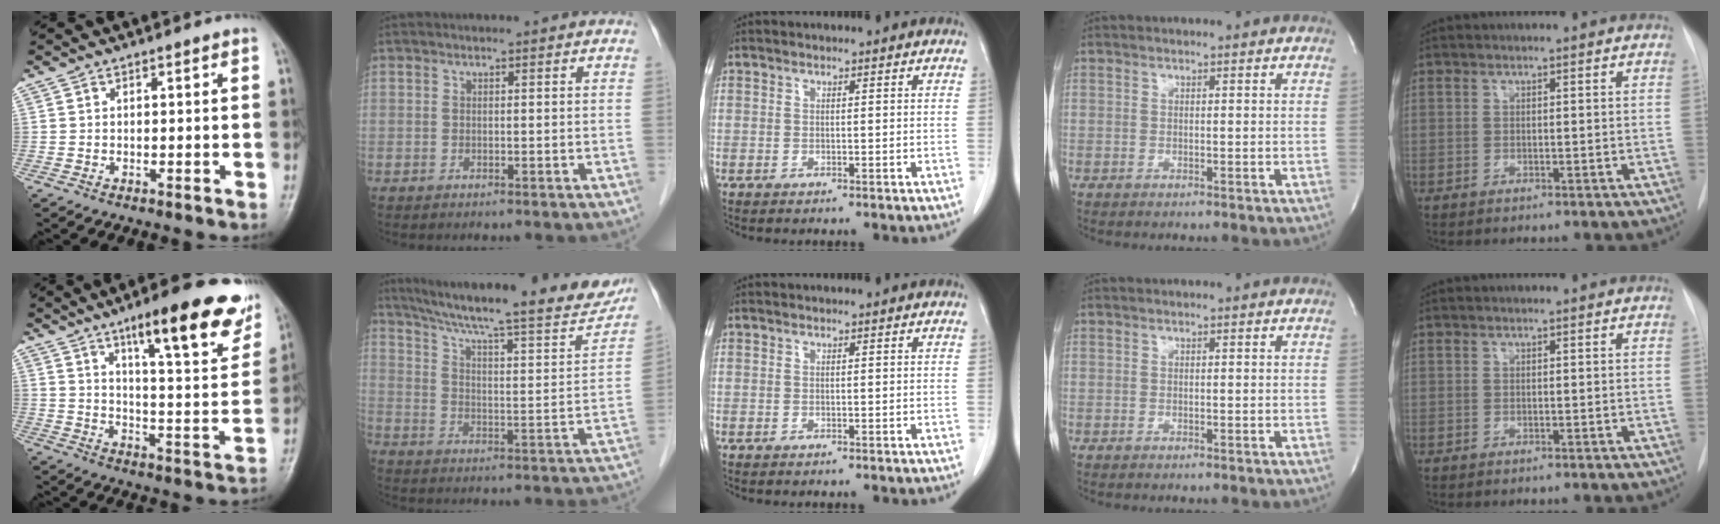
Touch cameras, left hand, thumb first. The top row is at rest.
{"thumb": {"total": 19.7, "force": [12.1, 4.6, 14.9], "torque": [-0.167, -0.052, 0.175]}, "index": {"total": 25.8, "force": [22.0, 3.1, 13.1], "torque": [-0.213, -0.026, 0.299]}}